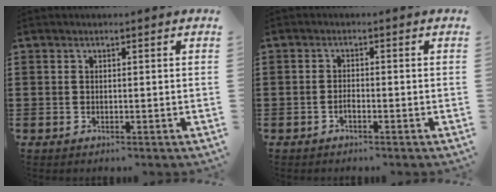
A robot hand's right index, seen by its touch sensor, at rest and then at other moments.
{"total": 1.1, "force": [-0.8, 0.2, 0.8], "torque": [-0.017, -0.004, -0.013]}